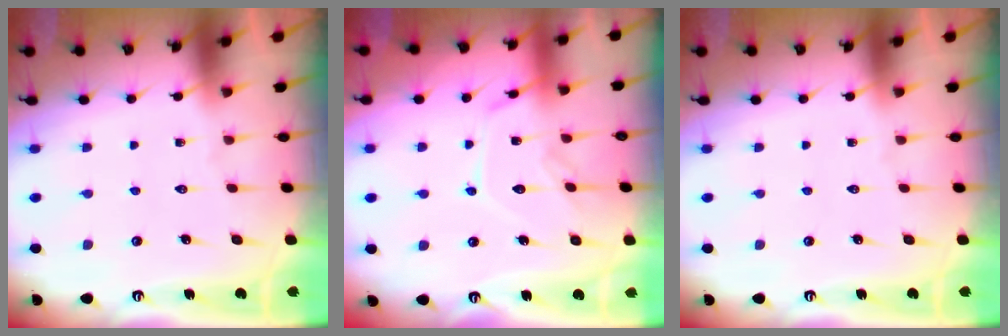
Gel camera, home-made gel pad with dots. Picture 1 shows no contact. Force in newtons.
{"total": 11.8, "press": 11.8, "slide": 0.7}
{"total": 0.0}